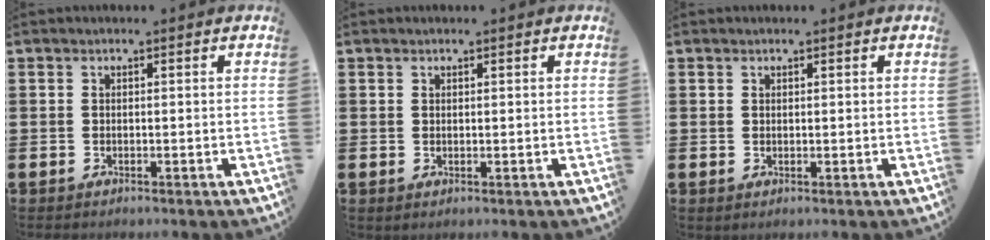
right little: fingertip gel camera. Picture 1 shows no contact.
{"total": 0.0}
{"total": 0.0}